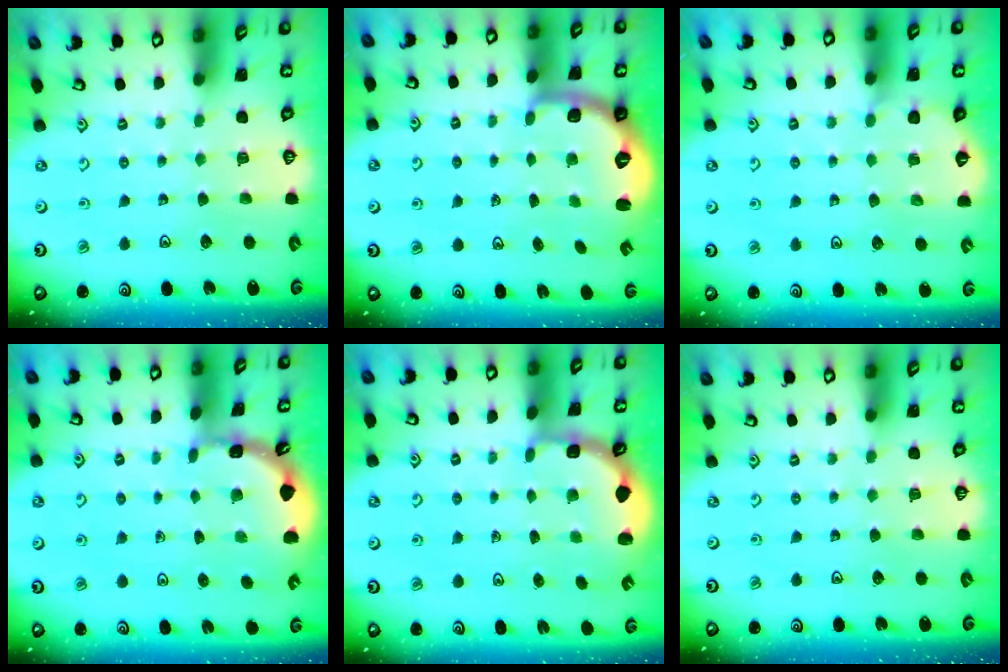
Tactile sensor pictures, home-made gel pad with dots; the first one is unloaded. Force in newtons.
{"total": 2.5, "press": 2.0, "slide": 1.5}
{"total": 2.9, "press": 2.8, "slide": 0.4}
{"total": 1.8, "press": 1.8, "slide": 0.1}
{"total": 2.5, "press": 1.9, "slide": 1.6}
{"total": 0.0}